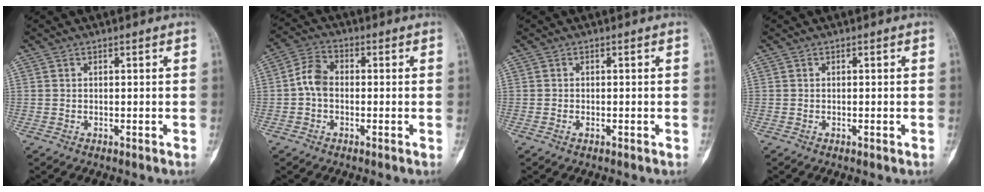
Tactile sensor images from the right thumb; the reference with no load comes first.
{"total": 5.4, "force": [-0.6, 3.8, 3.8], "torque": [-0.066, 0.017, -0.023]}
{"total": 0.8, "force": [-0.4, 0.4, 0.5], "torque": [-0.013, 0.005, -0.006]}
{"total": 0.5, "force": [-0.2, 0.1, 0.5], "torque": [-0.008, 0.001, -0.002]}